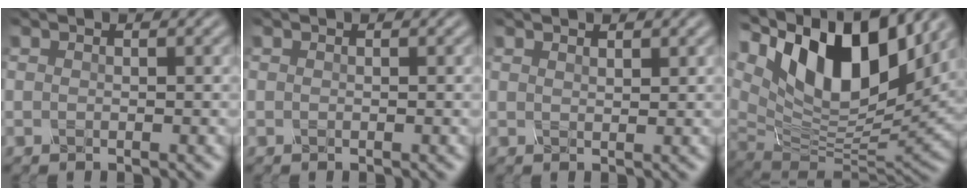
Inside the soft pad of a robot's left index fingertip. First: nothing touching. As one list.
[{"total": 0.0}, {"total": 0.9, "force": [0.8, 0.1, 0.3], "torque": [-0.007, 0.000, 0.014]}, {"total": 14.2, "force": [6.3, 6.8, 10.8], "torque": [-0.187, 0.020, 0.102]}]